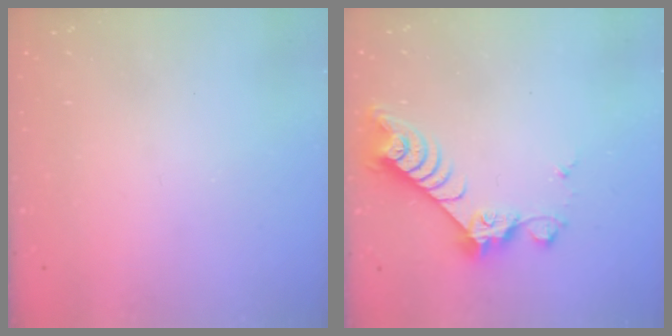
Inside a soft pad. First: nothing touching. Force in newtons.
{"total": 8.1, "press": 8.1, "slide": 0.7}